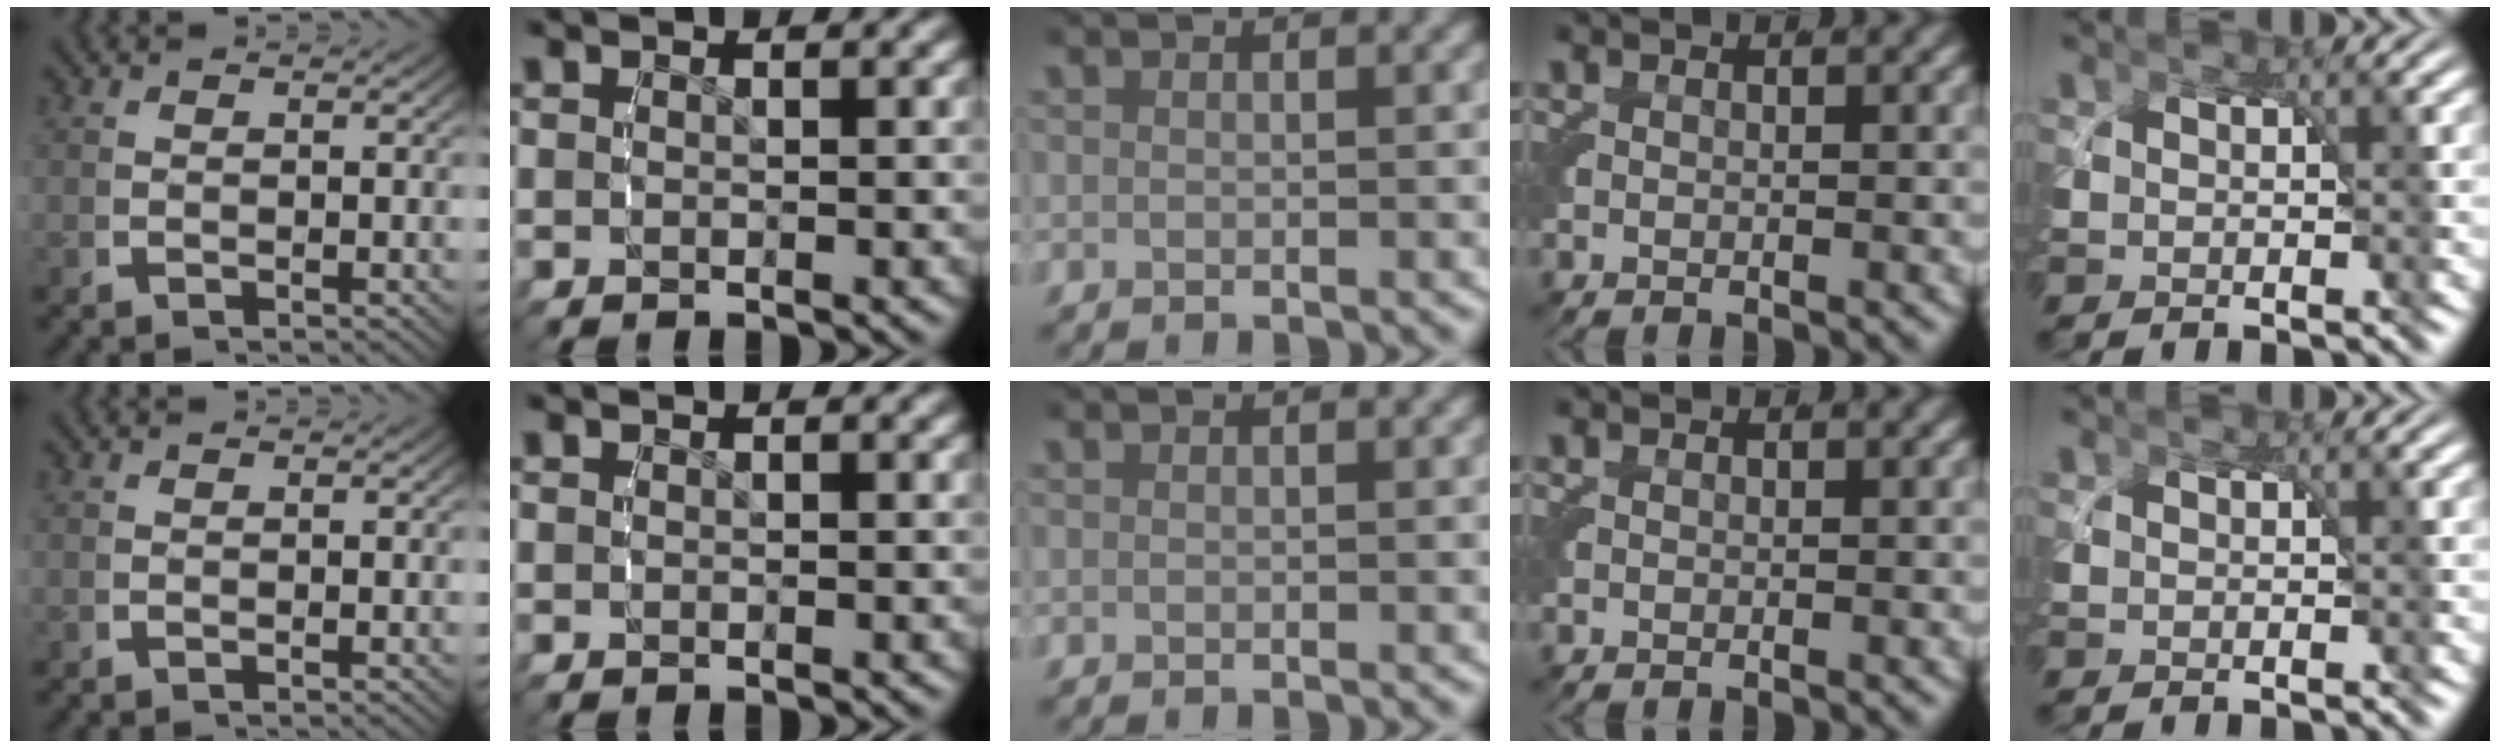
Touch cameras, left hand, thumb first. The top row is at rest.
{}